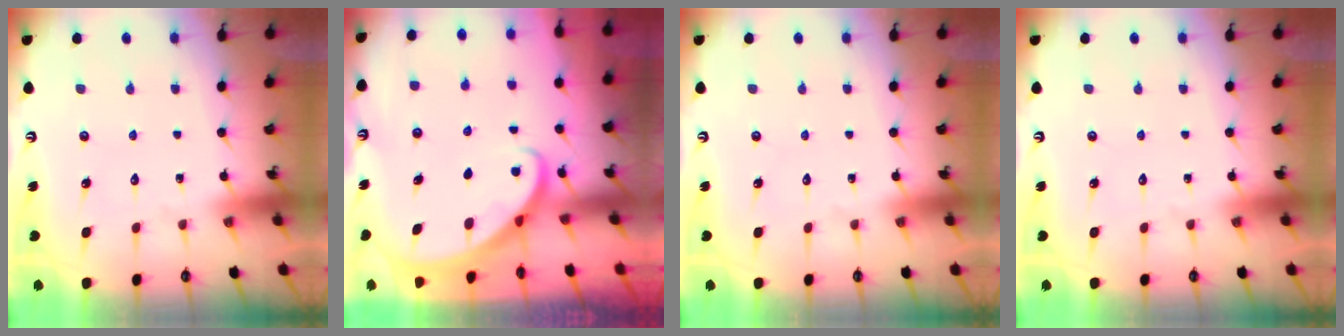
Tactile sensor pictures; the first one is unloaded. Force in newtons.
{"total": 2.6, "press": 2.6, "slide": 0.3}
{"total": 0.0}
{"total": 0.0}